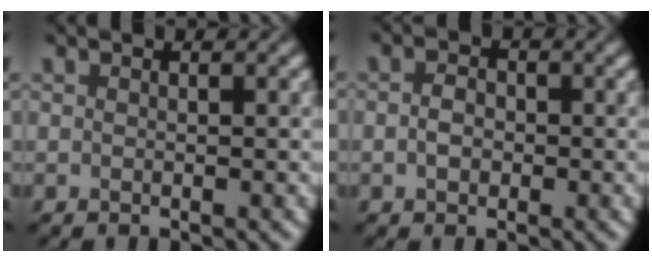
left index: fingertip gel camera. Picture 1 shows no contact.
{"total": 1.9, "force": [-0.3, 1.5, 1.2], "torque": [-0.020, 0.001, -0.012]}